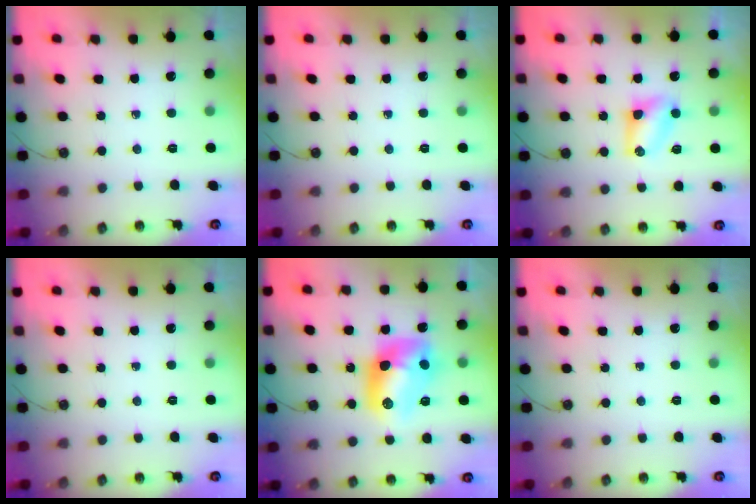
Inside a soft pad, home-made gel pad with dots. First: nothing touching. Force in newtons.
{"total": 0.0}
{"total": 5.3, "press": 5.3, "slide": 0.6}
{"total": 0.0}
{"total": 12.8, "press": 12.8, "slide": 1.1}
{"total": 0.0}